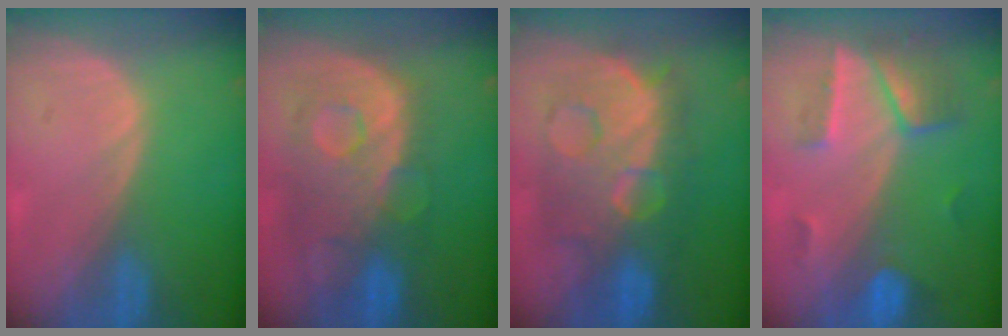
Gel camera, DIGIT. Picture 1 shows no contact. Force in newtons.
{"total": 11.3, "press": 9.8, "slide": 5.7}
{"total": 11.9, "press": 11.9, "slide": 1.2}
{"total": 7.2, "press": 6.3, "slide": 3.5}